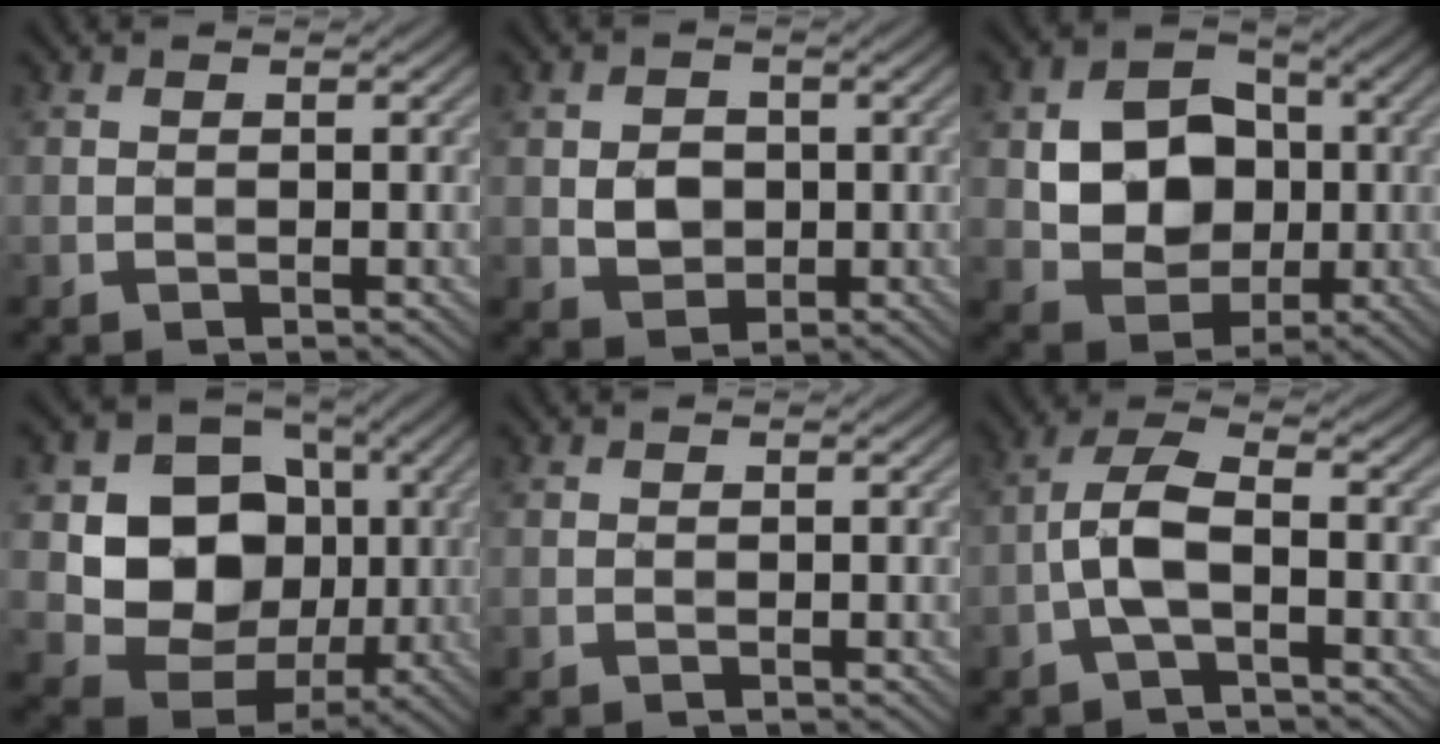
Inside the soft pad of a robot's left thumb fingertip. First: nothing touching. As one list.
[{"total": 3.6, "force": [-0.2, 3.0, 2.0], "torque": [-0.041, -0.004, -0.007]}, {"total": 9.5, "force": [0.0, 7.7, 5.6], "torque": [-0.123, -0.002, -0.010]}, {"total": 11.7, "force": [0.4, 10.0, 6.1], "torque": [-0.122, -0.018, -0.002]}, {"total": 0.0}, {"total": 5.1, "force": [-1.7, 1.8, 4.5], "torque": [-0.099, 0.013, -0.043]}]